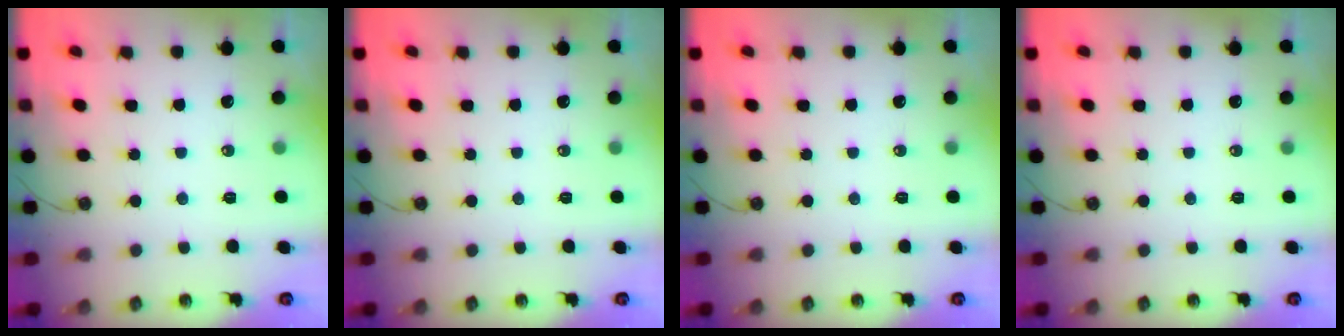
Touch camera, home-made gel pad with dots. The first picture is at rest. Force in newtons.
{"total": 0.0}
{"total": 0.0}
{"total": 0.0}